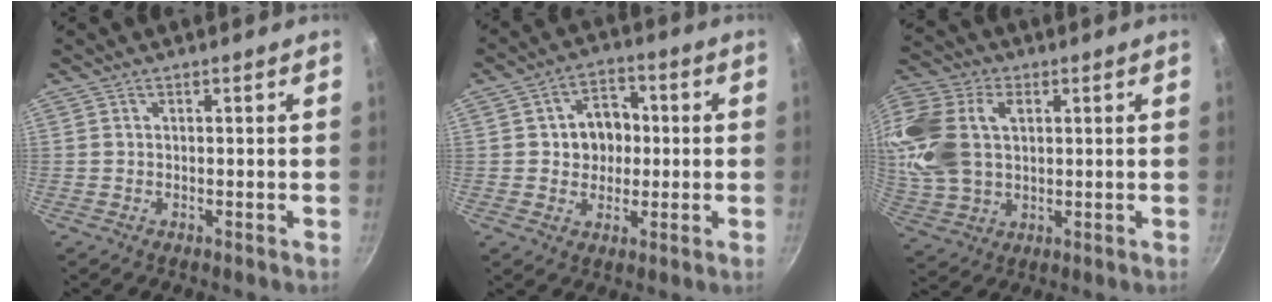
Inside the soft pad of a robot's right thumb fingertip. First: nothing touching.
{"total": 8.4, "force": [0.6, 6.9, 4.8], "torque": [-0.030, 0.010, 0.003]}
{"total": 18.9, "force": [4.0, 13.1, 13.0], "torque": [-0.286, 0.016, 0.077]}